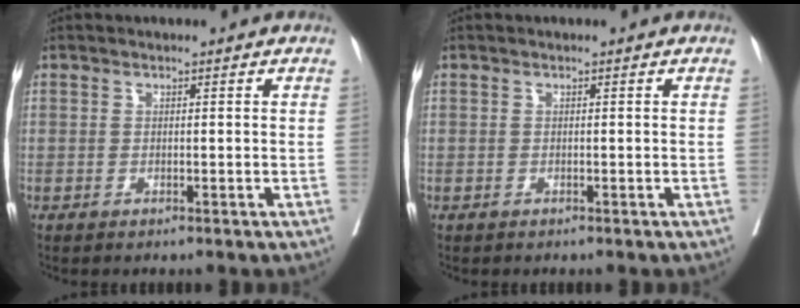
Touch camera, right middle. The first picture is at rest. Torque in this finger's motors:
{"motor_torque": [0.62, -0.85, 0.02, 0.03]}